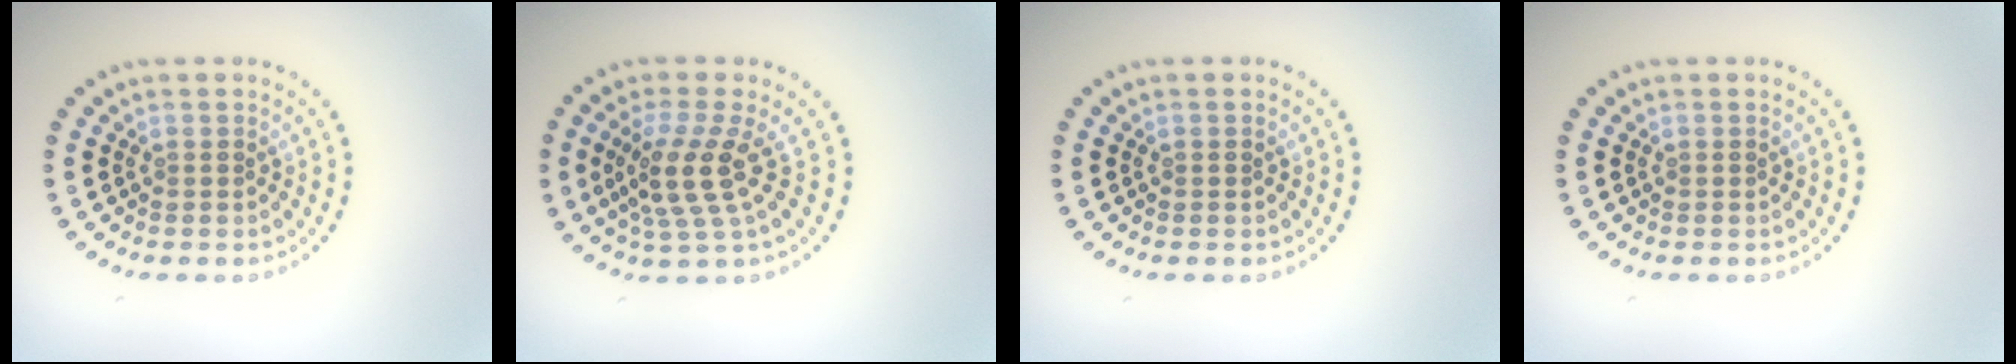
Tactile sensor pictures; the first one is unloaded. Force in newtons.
{"total": 4.0, "press": 3.0, "slide": 2.6}
{"total": 0.0}
{"total": 0.0}